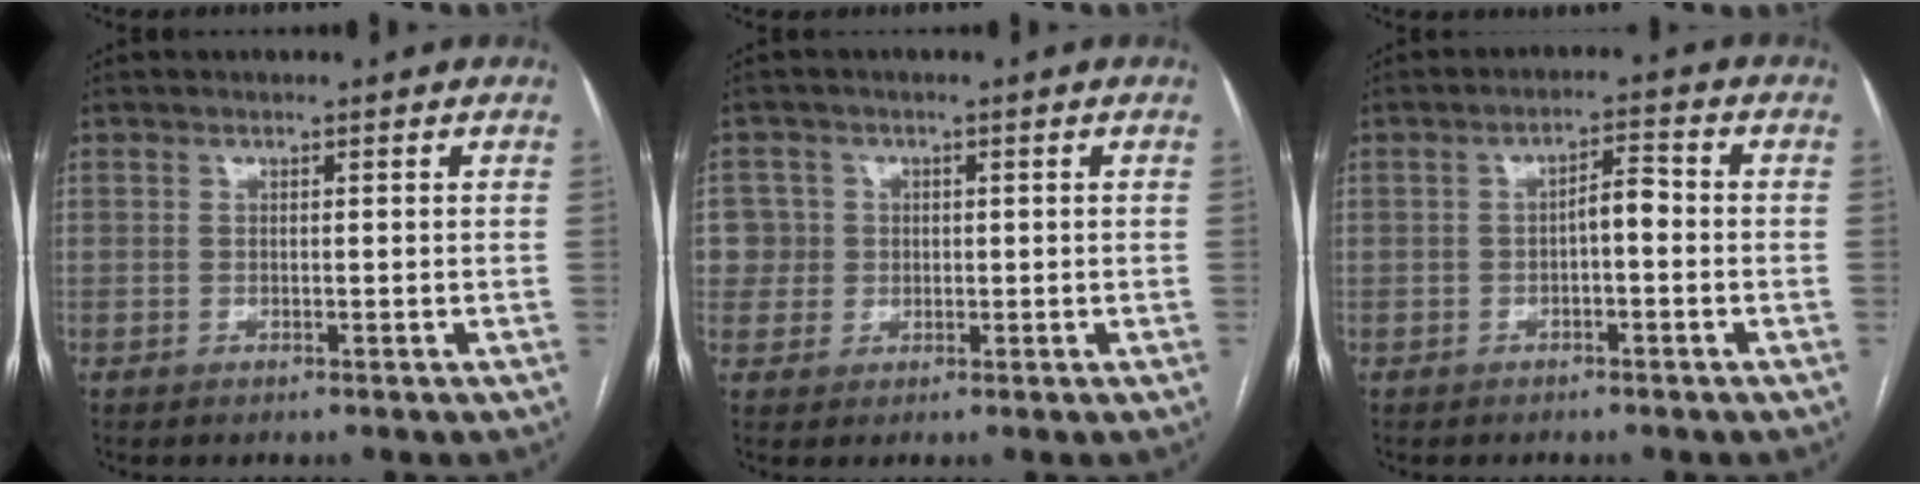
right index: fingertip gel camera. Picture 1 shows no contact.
{"total": 4.4, "force": [0.5, 4.4, -0.2], "torque": [0.020, 0.014, 0.010]}
{"total": 3.2, "force": [-0.7, 1.1, 3.0], "torque": [-0.044, 0.016, -0.012]}